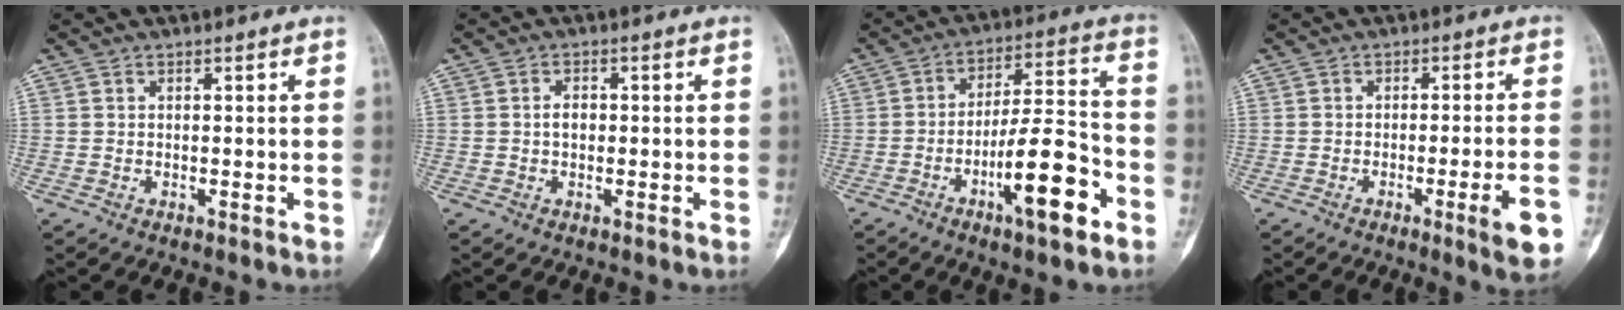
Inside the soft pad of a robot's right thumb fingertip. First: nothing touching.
{"total": 2.1, "force": [-0.1, 1.4, 1.5], "torque": [-0.022, 0.004, -0.004]}
{"total": 14.5, "force": [-6.4, 3.6, 12.5], "torque": [-0.195, 0.040, -0.101]}
{"total": 7.1, "force": [-2.9, 0.5, 6.4], "torque": [-0.088, 0.003, -0.036]}